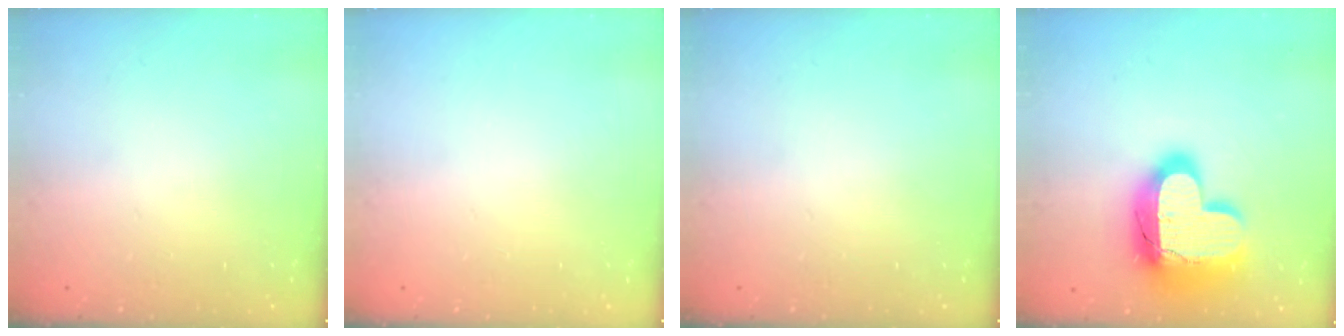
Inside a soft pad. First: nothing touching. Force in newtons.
{"total": 0.0}
{"total": 0.0}
{"total": 22.3, "press": 22.3, "slide": 1.5}